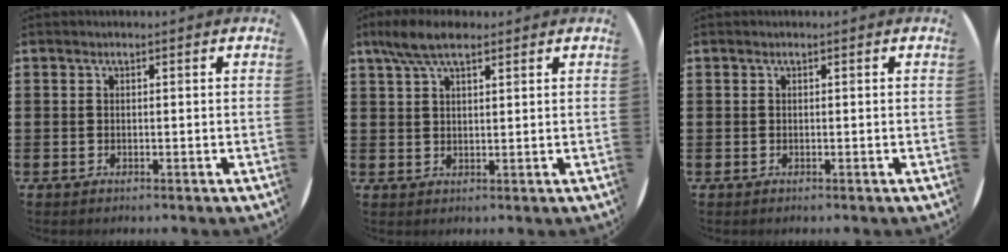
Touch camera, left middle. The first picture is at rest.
{"total": 5.5, "force": [3.9, 1.8, 3.4], "torque": [-0.075, 0.004, 0.072]}
{"total": 0.0}